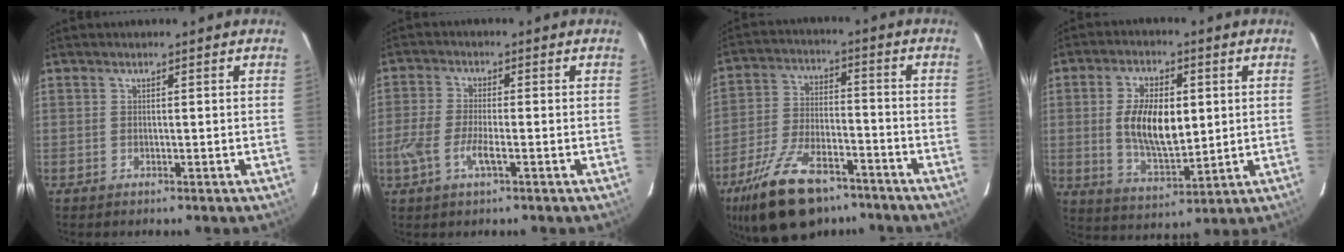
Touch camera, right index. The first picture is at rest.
{"total": 6.0, "force": [-2.4, 1.8, 5.2], "torque": [-0.118, -0.004, -0.050]}
{"total": 18.3, "force": [-12.8, 8.4, 10.2], "torque": [-0.214, -0.017, -0.216]}
{"total": 12.0, "force": [1.0, 5.9, 10.4], "torque": [-0.196, 0.000, 0.028]}